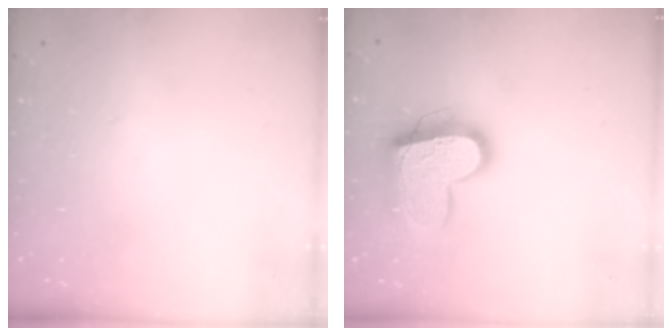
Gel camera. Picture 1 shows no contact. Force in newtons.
{"total": 16.6, "press": 16.5, "slide": 1.4}